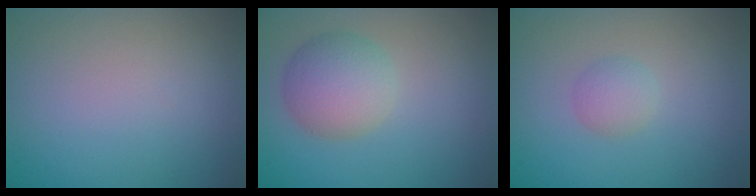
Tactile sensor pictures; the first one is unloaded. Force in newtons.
{"total": 4.3, "press": 4.3, "slide": 0.0}
{"total": 1.5, "press": 1.5, "slide": 0.1}